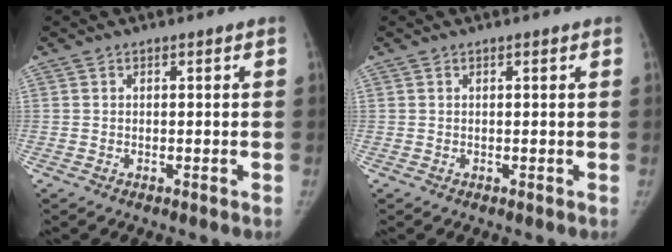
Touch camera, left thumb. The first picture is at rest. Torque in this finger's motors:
{"motor_torque": [-0.23, -0.06, 0.01, -0.15, 0.00]}